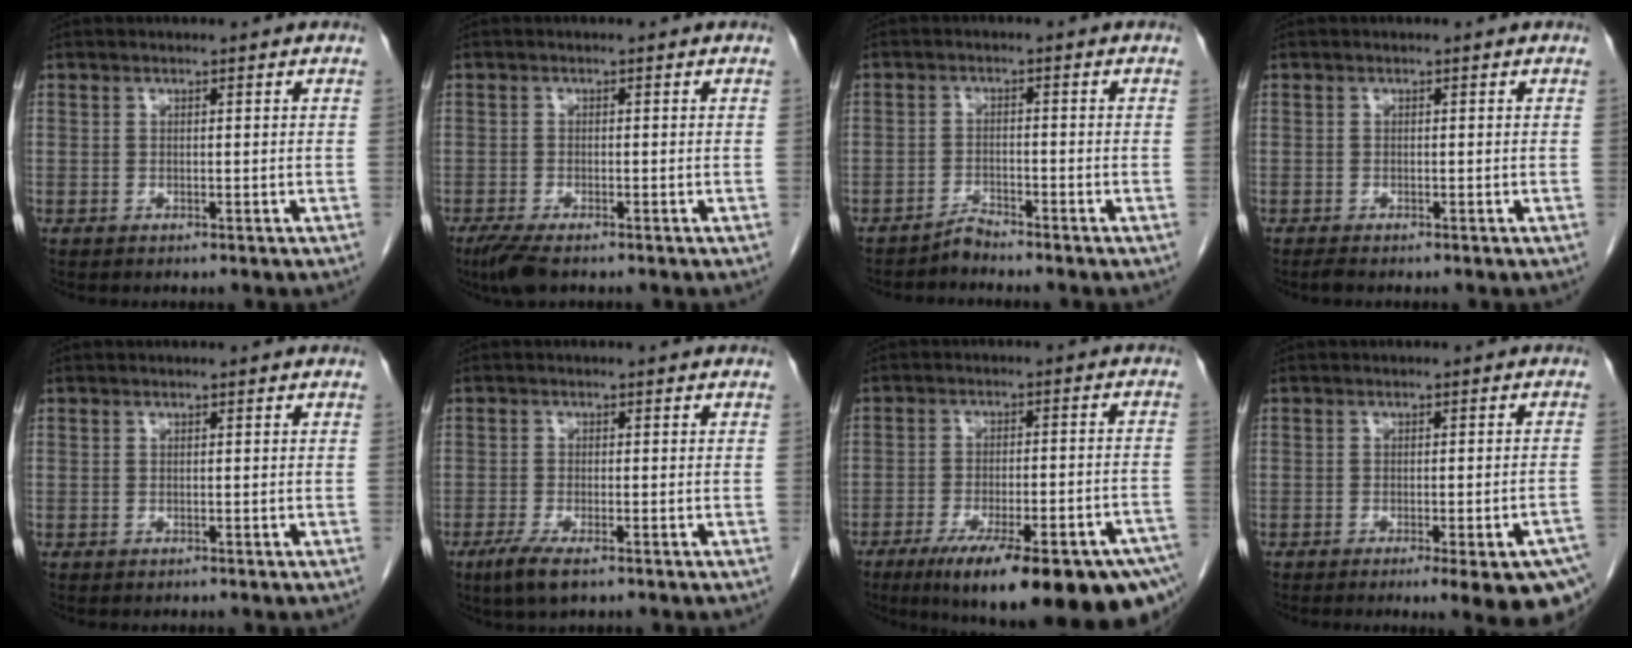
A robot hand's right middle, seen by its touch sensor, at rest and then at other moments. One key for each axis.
{"total": 3.9, "fx": -2.8, "fy": 0.9, "fz": 2.6, "tx": -0.053, "ty": -0.011, "tz": -0.048}
{"total": 2.0, "fx": -2.0, "fy": -0.2, "fz": 0.0, "tx": 0.005, "ty": -0.006, "tz": -0.037}
{"total": 0.6, "fx": -0.6, "fy": 0.0, "fz": 0.3, "tx": -0.013, "ty": -0.003, "tz": -0.011}
{"total": 0.0}
{"total": 4.3, "fx": -2.7, "fy": 0.8, "fz": 3.3, "tx": -0.070, "ty": -0.012, "tz": -0.047}
{"total": 23.7, "fx": -16.0, "fy": 3.9, "fz": 17.0, "tx": -0.189, "ty": -0.014, "tz": -0.221}
{"total": 11.1, "fx": -7.4, "fy": 1.4, "fz": 8.2, "tx": -0.045, "ty": -0.004, "tz": -0.089}